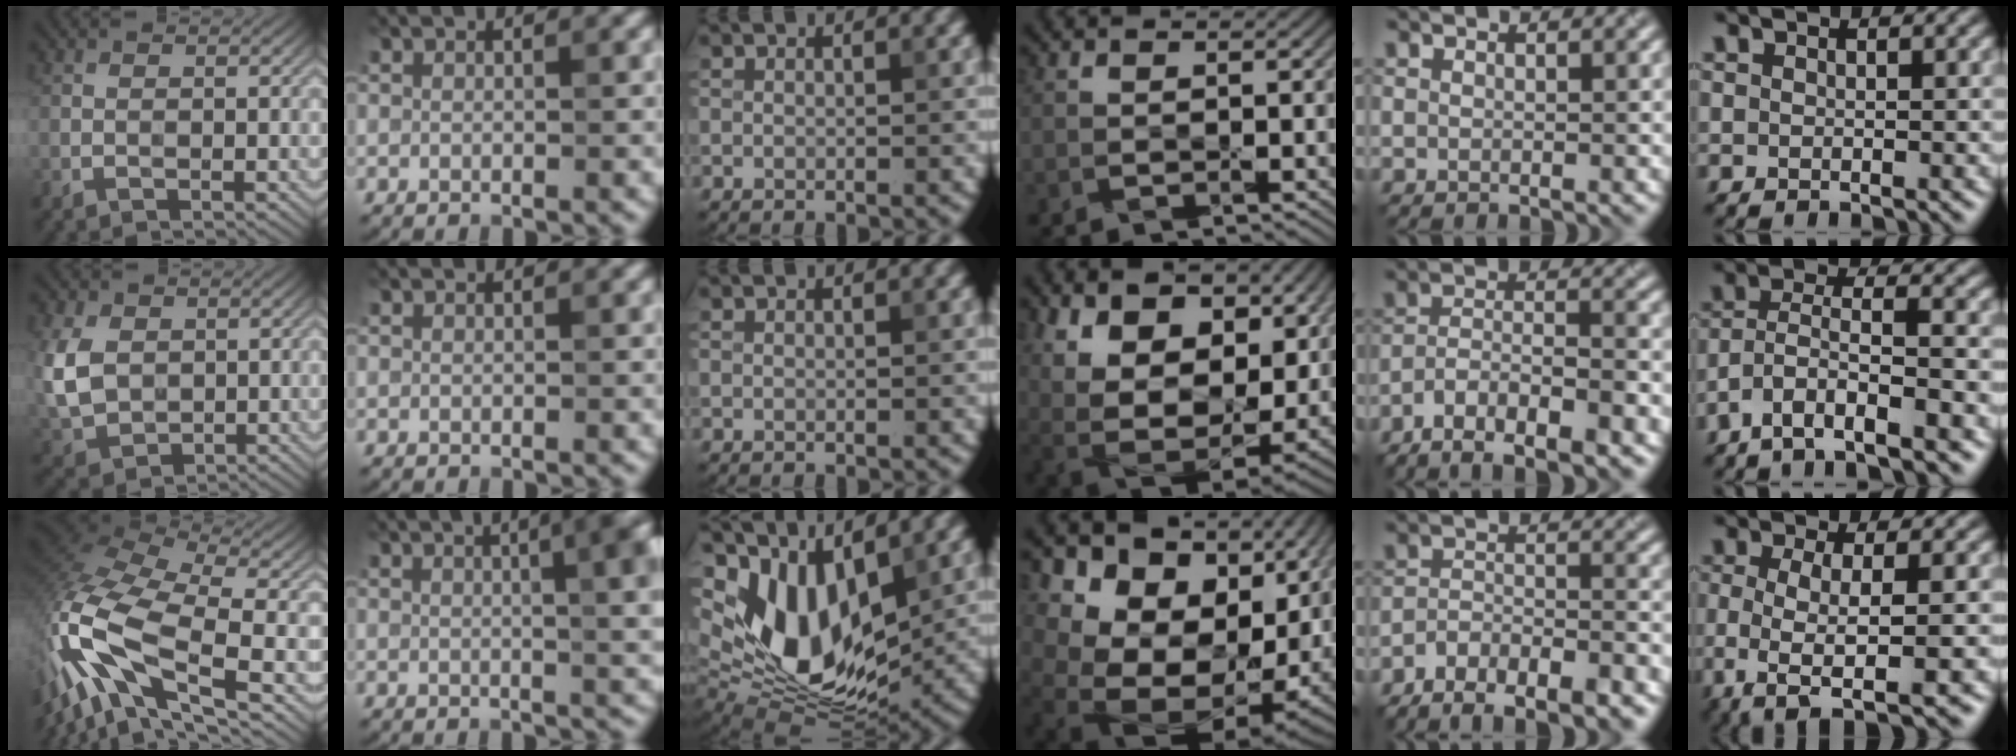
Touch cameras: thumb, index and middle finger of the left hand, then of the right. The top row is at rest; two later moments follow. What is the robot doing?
{"motion": "wipe", "object": "glasses"}